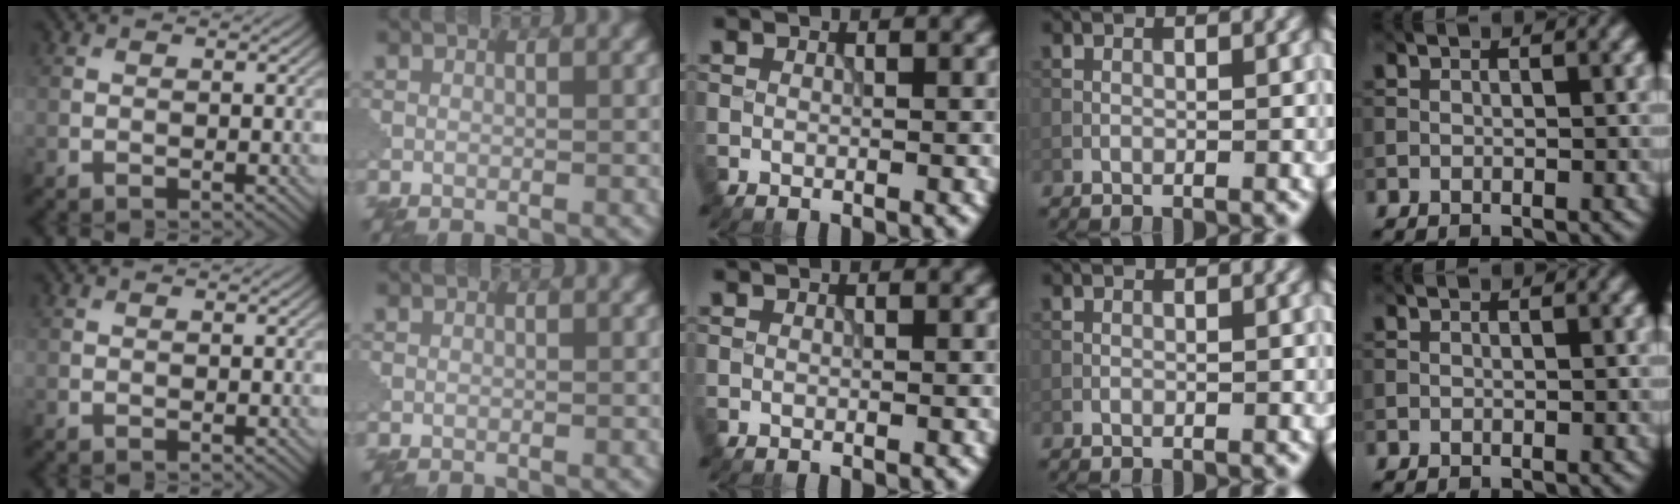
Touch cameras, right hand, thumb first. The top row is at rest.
{}